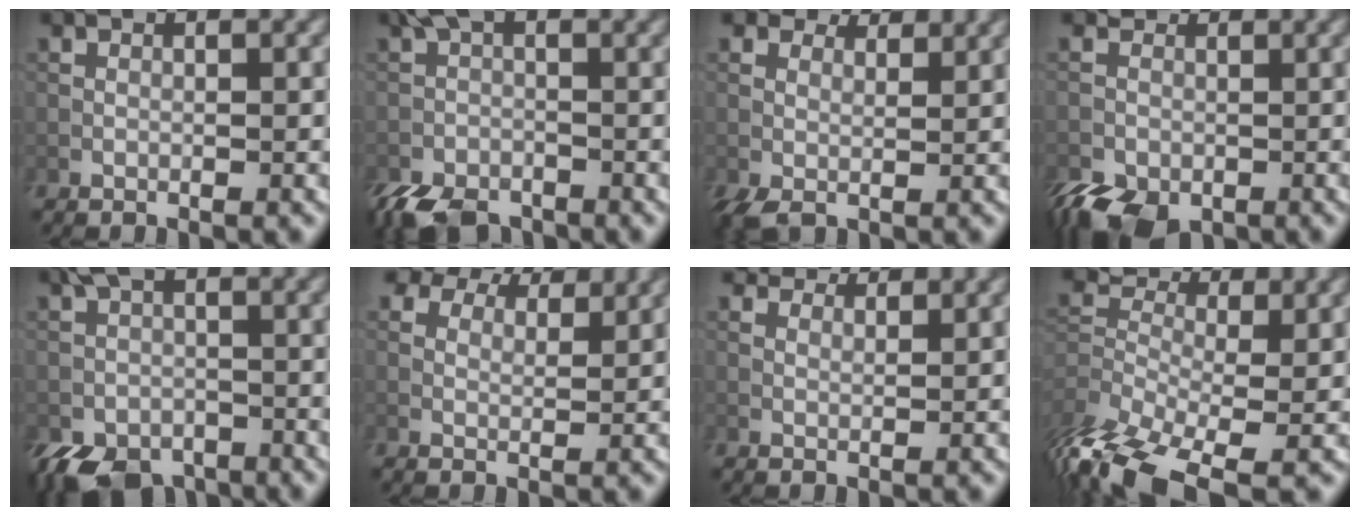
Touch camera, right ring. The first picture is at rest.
{"total": 5.8, "force": [-3.4, 3.2, 3.5], "torque": [-0.070, -0.007, -0.074]}
{"total": 6.1, "force": [3.4, 3.7, 3.4], "torque": [-0.077, -0.001, 0.057]}
{"total": 6.4, "force": [-3.4, 4.4, 3.3], "torque": [-0.058, -0.019, -0.058]}
{"total": 6.1, "force": [-2.7, 4.2, 3.6], "torque": [-0.067, -0.011, -0.050]}
{"total": 8.8, "force": [7.2, 3.6, 3.5], "torque": [-0.078, 0.002, 0.114]}
{"total": 6.4, "force": [5.4, 2.5, 2.4], "torque": [-0.071, -0.003, 0.089]}
{"total": 8.1, "force": [-3.5, 4.4, 5.8], "torque": [-0.124, 0.000, -0.077]}